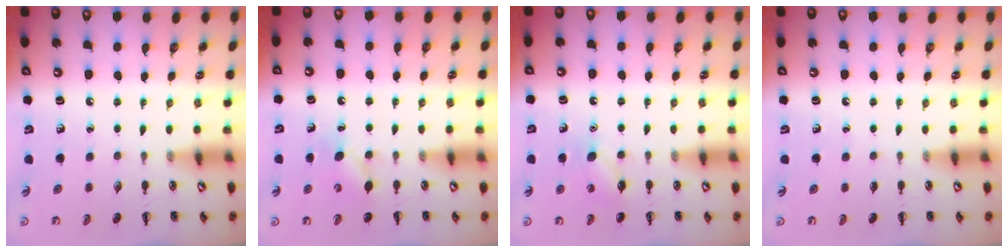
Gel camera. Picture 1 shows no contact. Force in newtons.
{"total": 5.4, "press": 5.2, "slide": 1.6}
{"total": 6.4, "press": 6.2, "slide": 1.5}
{"total": 0.0}